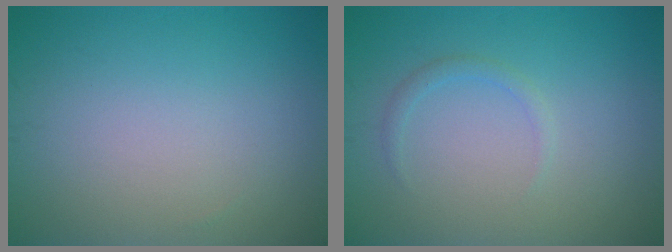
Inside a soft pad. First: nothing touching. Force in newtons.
{"total": 1.0, "press": 1.0, "slide": 0.0}